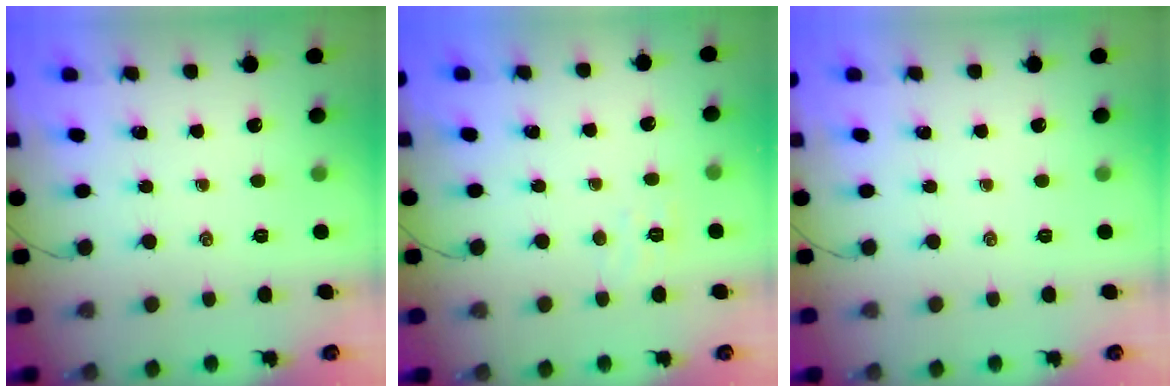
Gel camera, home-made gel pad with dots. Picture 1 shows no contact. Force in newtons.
{"total": 3.9, "press": 3.8, "slide": 1.0}
{"total": 0.0}